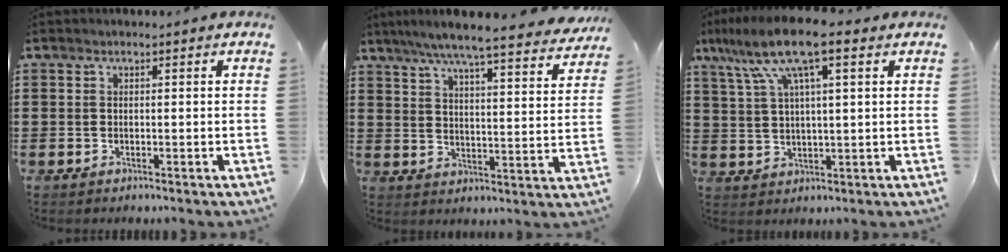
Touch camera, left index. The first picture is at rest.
{"total": 7.3, "force": [6.3, -0.3, 3.5], "torque": [-0.093, -0.039, 0.106]}
{"total": 11.2, "force": [6.4, 2.0, 9.0], "torque": [-0.201, -0.009, 0.109]}